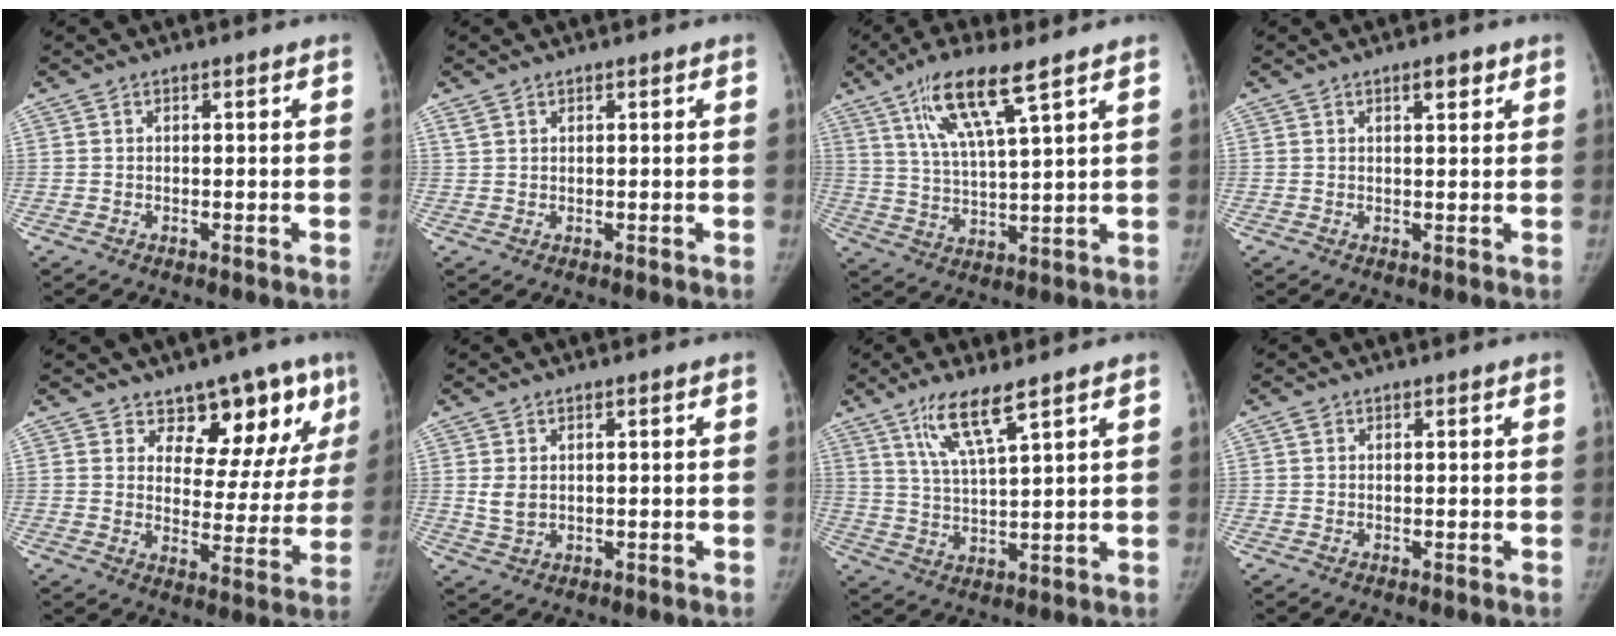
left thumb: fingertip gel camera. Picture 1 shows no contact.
{"total": 1.2, "force": [0.9, 0.6, 0.5], "torque": [-0.008, 0.004, 0.020]}
{"total": 11.5, "force": [6.6, 1.6, 9.3], "torque": [-0.177, -0.024, 0.129]}
{"total": 2.6, "force": [1.5, 1.0, 1.8], "torque": [-0.019, -0.006, 0.020]}
{"total": 13.9, "force": [8.9, 7.4, 7.5], "torque": [-0.028, -0.049, 0.120]}
{"total": 2.9, "force": [0.7, 2.0, 2.0], "torque": [-0.034, -0.004, 0.019]}
{"total": 8.4, "force": [5.3, 1.0, 6.4], "torque": [-0.124, -0.028, 0.110]}
{"total": 0.9, "force": [0.4, 0.7, 0.3], "torque": [-0.003, 0.001, 0.007]}